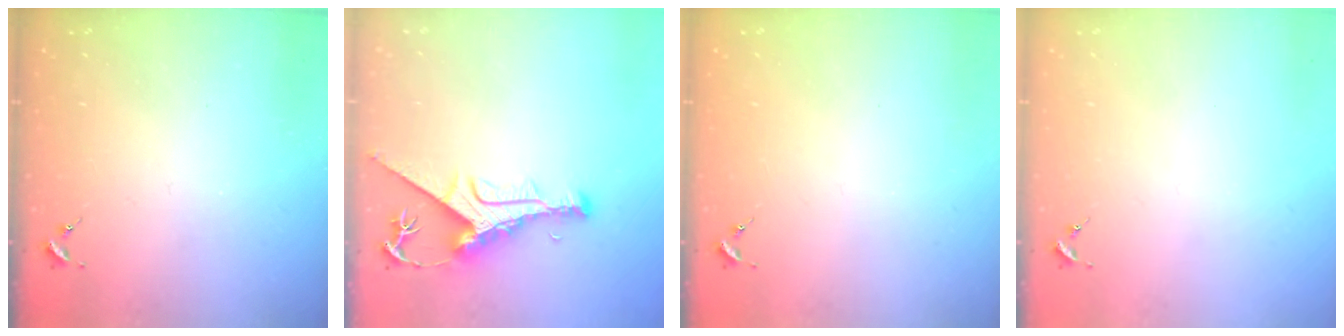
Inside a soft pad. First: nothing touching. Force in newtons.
{"total": 9.9, "press": 9.8, "slide": 1.3}
{"total": 0.8, "press": 0.8, "slide": 0.0}
{"total": 0.0}